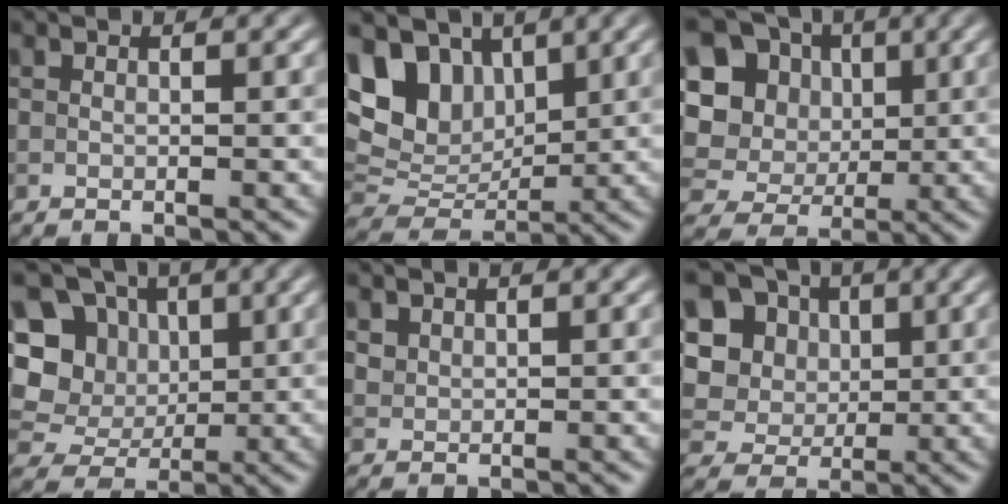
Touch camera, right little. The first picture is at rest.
{"total": 7.9, "force": [3.6, 5.4, 4.5], "torque": [-0.096, 0.006, 0.066]}
{"total": 14.2, "force": [2.9, 13.0, 5.0], "torque": [-0.157, 0.021, 0.050]}
{"total": 9.2, "force": [1.7, 8.2, 3.8], "torque": [-0.087, 0.029, 0.003]}
{"total": 0.9, "force": [0.7, 0.7, 0.1], "torque": [-0.004, -0.001, 0.017]}
{"total": 12.6, "force": [4.2, 10.7, 5.0], "torque": [-0.136, 0.026, 0.066]}